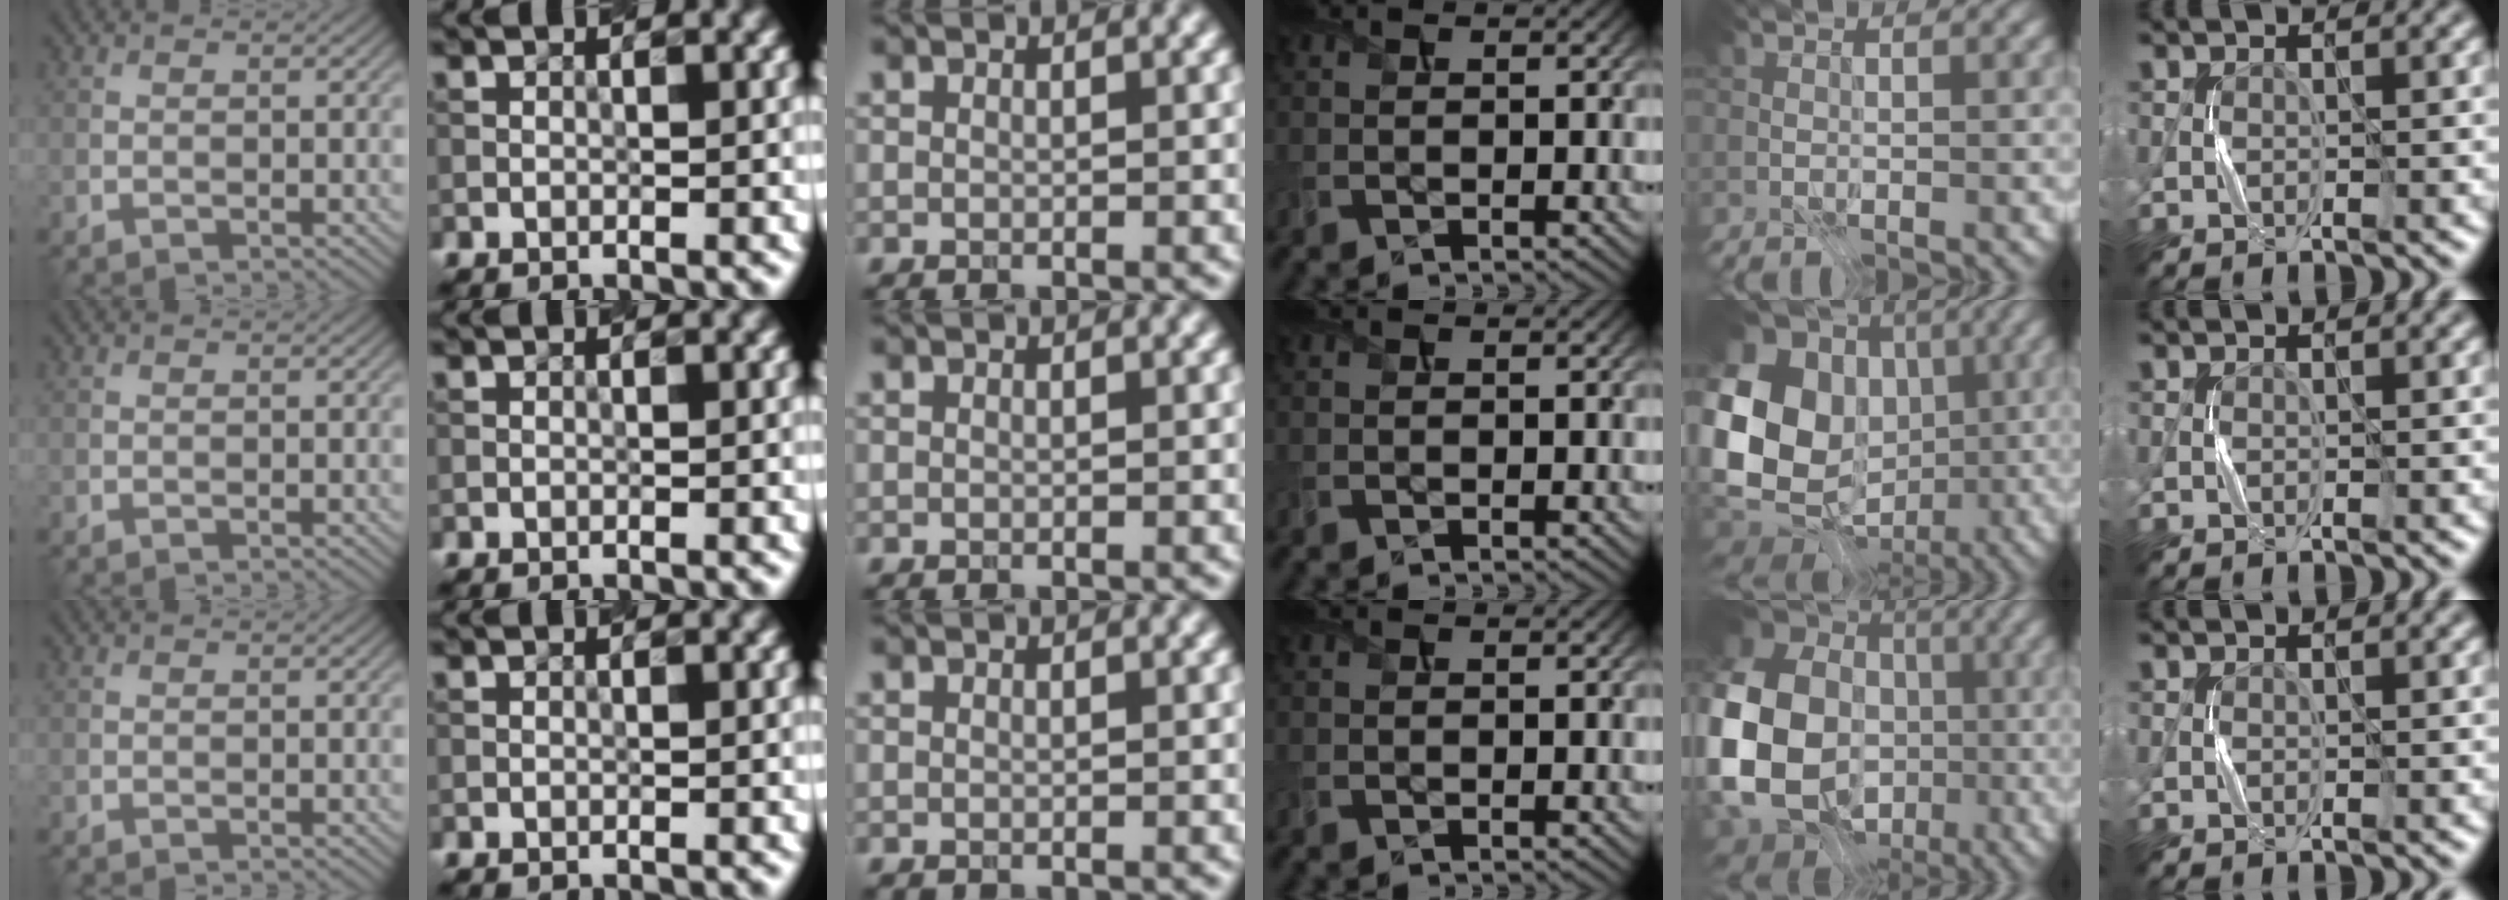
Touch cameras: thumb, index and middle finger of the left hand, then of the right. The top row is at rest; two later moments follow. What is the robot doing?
{"motion": "press", "object": "sticker"}